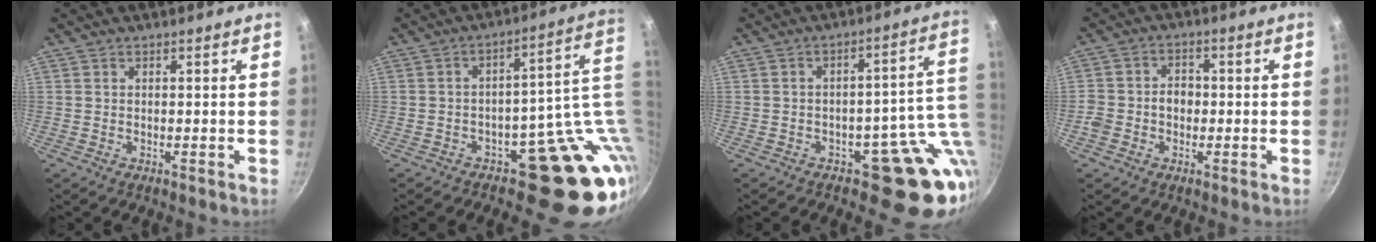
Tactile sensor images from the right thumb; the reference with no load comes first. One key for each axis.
{"total": 17.9, "fx": -6.1, "fy": 7.5, "fz": 15.0, "tx": -0.078, "ty": 0.080, "tz": -0.076}
{"total": 14.1, "fx": -4.7, "fy": 5.7, "fz": 12.0, "tx": -0.096, "ty": 0.032, "tz": -0.052}
{"total": 5.7, "fx": -1.0, "fy": 4.4, "fz": 3.4, "tx": -0.049, "ty": 0.026, "tz": -0.019}